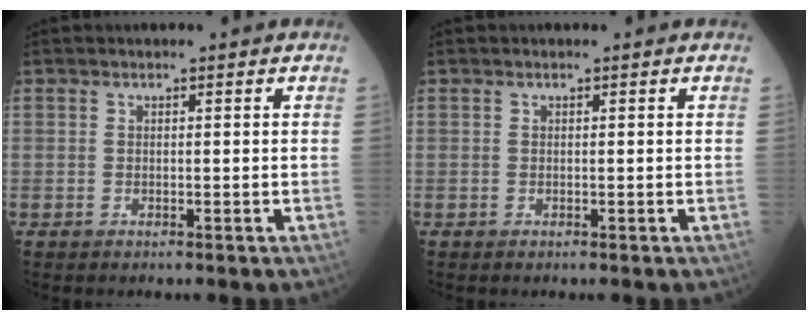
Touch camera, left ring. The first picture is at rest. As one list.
[{"total": 0.0}]